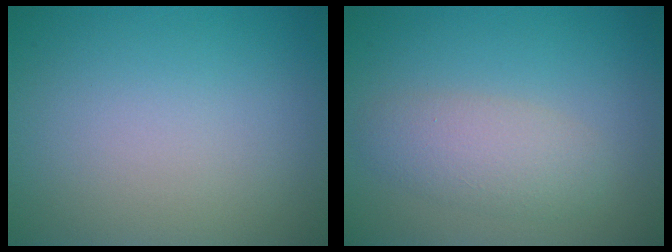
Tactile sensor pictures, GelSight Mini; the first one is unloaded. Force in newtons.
{"total": 3.2, "press": 3.2, "slide": 0.2}